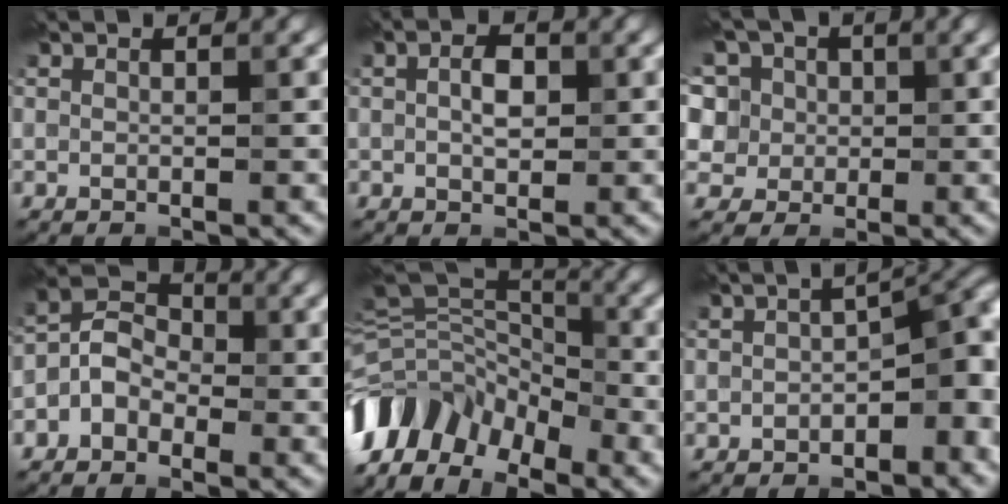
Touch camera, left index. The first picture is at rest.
{"total": 2.3, "force": [0.2, 1.3, 1.9], "torque": [-0.035, 0.002, 0.000]}
{"total": 12.6, "force": [6.3, 9.3, 5.7], "torque": [-0.136, 0.043, 0.081]}
{"total": 3.4, "force": [-1.4, 2.5, 1.7], "torque": [-0.025, 0.011, -0.038]}
{"total": 9.4, "force": [-5.3, 5.6, 5.3], "torque": [-0.103, 0.010, -0.120]}
{"total": 5.1, "force": [-1.0, 2.4, 4.4], "torque": [-0.044, 0.009, -0.022]}